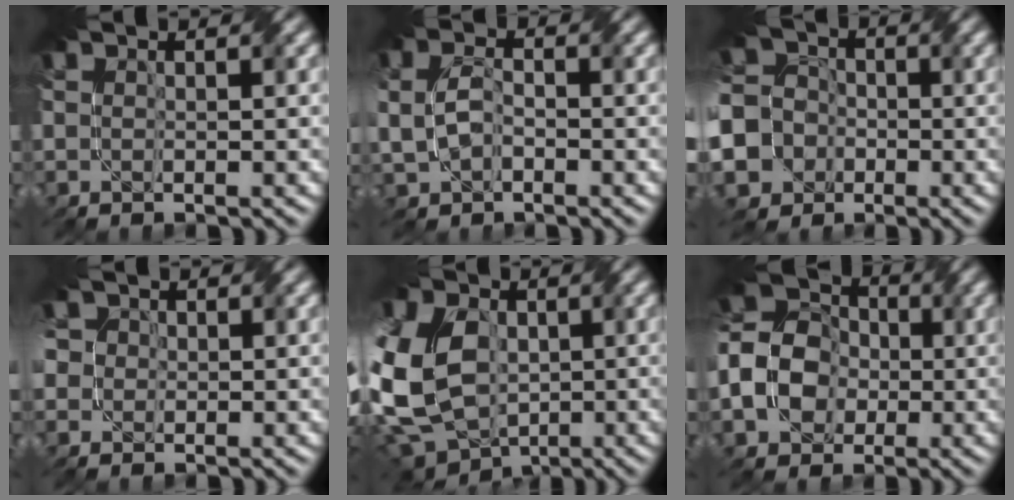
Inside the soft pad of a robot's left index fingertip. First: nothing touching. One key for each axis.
{"total": 2.9, "fx": -0.6, "fy": 2.1, "fz": 2.0, "tx": -0.046, "ty": -0.001, "tz": -0.017}
{"total": 14.7, "fx": -6.6, "fy": 12.6, "fz": 3.8, "tx": -0.116, "ty": -0.037, "tz": -0.144}
{"total": 5.3, "fx": 1.3, "fy": 4.4, "fz": 2.6, "tx": -0.055, "ty": 0.025, "tz": 0.001}
{"total": 18.6, "fx": -0.3, "fy": 14.6, "fz": 11.5, "tx": -0.266, "ty": -0.007, "tz": -0.049}
{"total": 8.4, "fx": -2.0, "fy": 6.7, "fz": 4.6, "tx": -0.097, "ty": 0.000, "tz": -0.049}